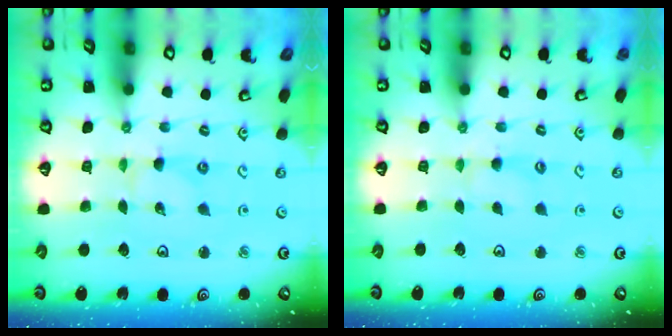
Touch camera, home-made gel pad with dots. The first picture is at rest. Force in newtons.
{"total": 2.0, "press": 1.9, "slide": 0.3}